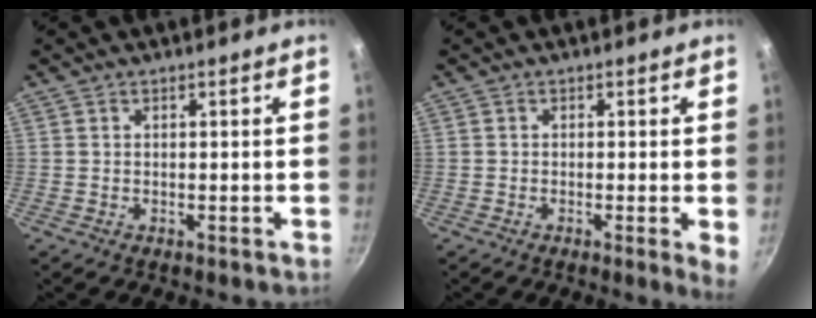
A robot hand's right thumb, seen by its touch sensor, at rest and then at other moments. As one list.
[{"total": 3.2, "force": [-0.4, 0.3, 3.1], "torque": [-0.041, -0.008, -0.009]}]